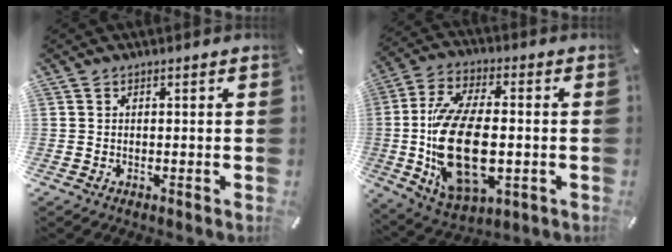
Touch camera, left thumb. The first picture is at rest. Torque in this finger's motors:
{"motor_torque": [2.16, 2.85, 2.52, 0.25, 0.40]}